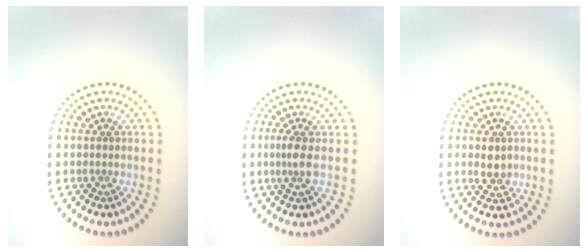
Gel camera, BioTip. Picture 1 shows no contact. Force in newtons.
{"total": 1.6, "press": 1.3, "slide": 1.0}
{"total": 1.7, "press": 1.7, "slide": 0.2}